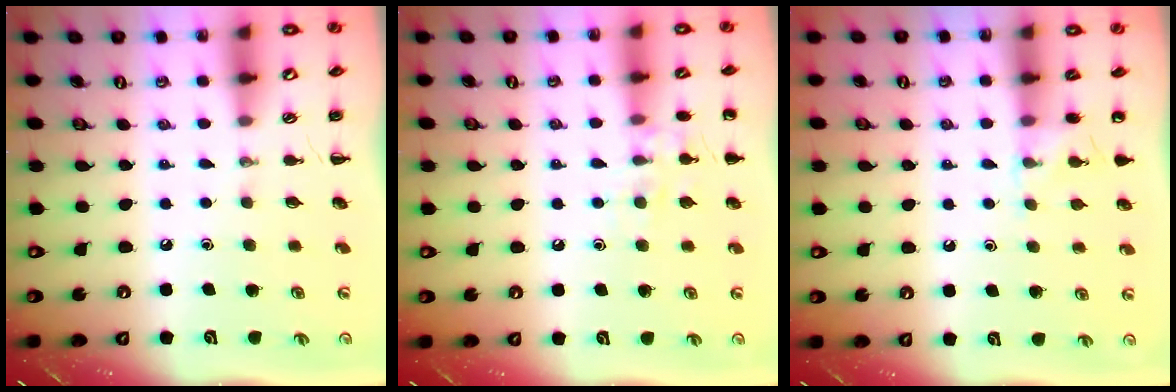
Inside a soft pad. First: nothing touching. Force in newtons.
{"total": 8.2, "press": 8.1, "slide": 1.0}
{"total": 5.8, "press": 5.5, "slide": 1.7}